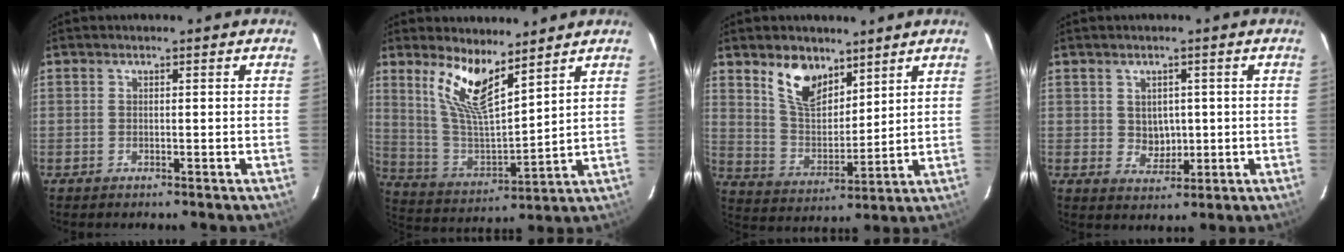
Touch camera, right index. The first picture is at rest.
{"total": 11.7, "force": [7.9, 3.0, 8.2], "torque": [-0.165, -0.009, 0.164]}
{"total": 10.5, "force": [7.0, 5.3, 5.7], "torque": [-0.104, 0.006, 0.138]}
{"total": 3.8, "force": [0.6, 3.4, 1.6], "torque": [-0.026, 0.005, 0.017]}